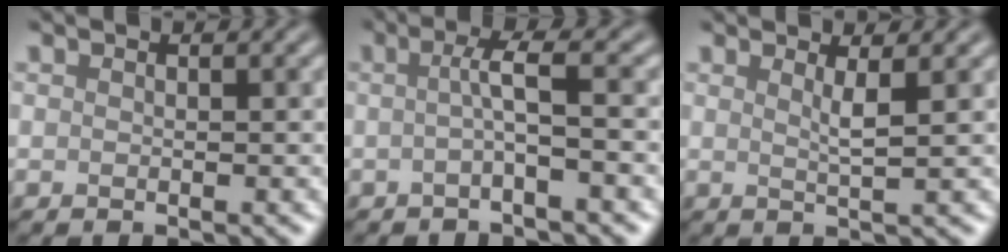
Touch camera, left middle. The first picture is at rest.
{"total": 2.9, "force": [-0.2, 0.4, 2.8], "torque": [-0.052, -0.002, -0.009]}
{"total": 1.9, "force": [0.8, 0.4, 1.7], "torque": [-0.024, -0.003, 0.006]}